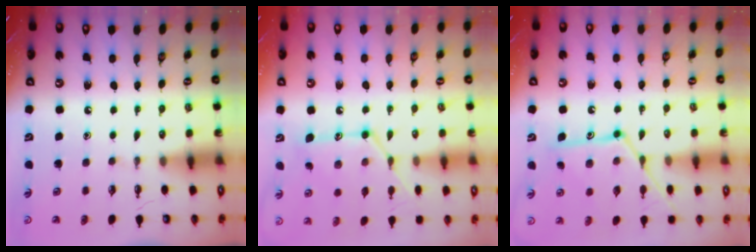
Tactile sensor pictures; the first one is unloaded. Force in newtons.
{"total": 13.5, "press": 13.5, "slide": 0.8}
{"total": 12.9, "press": 12.8, "slide": 0.6}